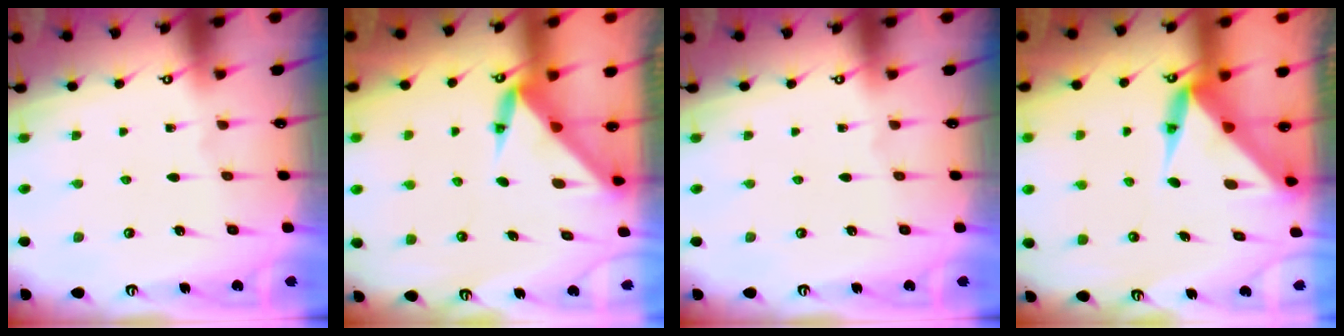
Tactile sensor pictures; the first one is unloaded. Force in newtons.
{"total": 3.4, "press": 3.4, "slide": 0.1}
{"total": 0.0}
{"total": 4.7, "press": 4.7, "slide": 0.2}